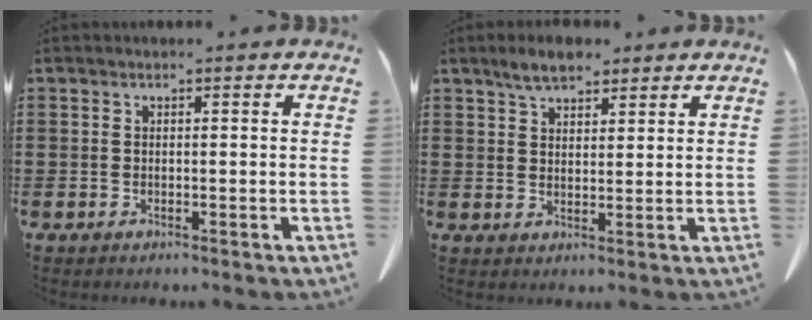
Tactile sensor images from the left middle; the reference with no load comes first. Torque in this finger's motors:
{"motor_torque": [0.35, -0.02, 0.14, 0.03]}